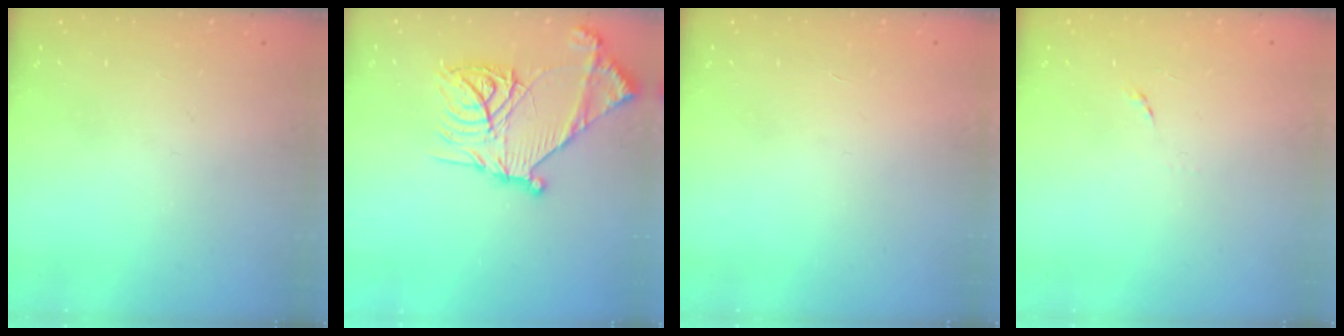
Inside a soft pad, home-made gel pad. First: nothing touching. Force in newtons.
{"total": 22.5, "press": 22.4, "slide": 2.2}
{"total": 1.7, "press": 1.7, "slide": 0.1}
{"total": 5.7, "press": 5.6, "slide": 0.6}